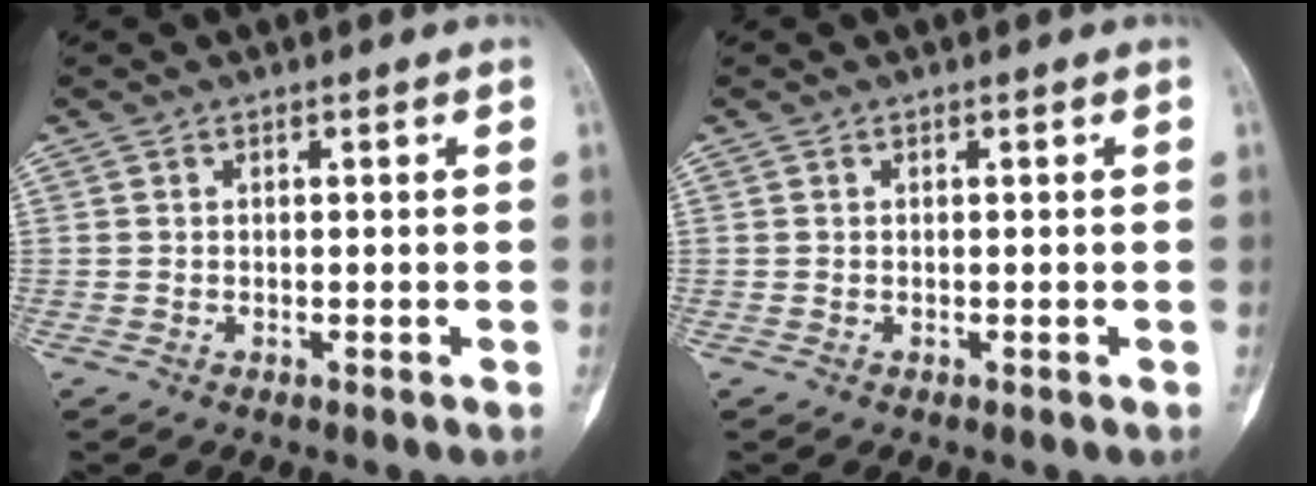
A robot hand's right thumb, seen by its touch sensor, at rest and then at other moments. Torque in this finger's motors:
{"motor_torque": [0.04, 0.03, 0.00, -0.04, 0.00]}